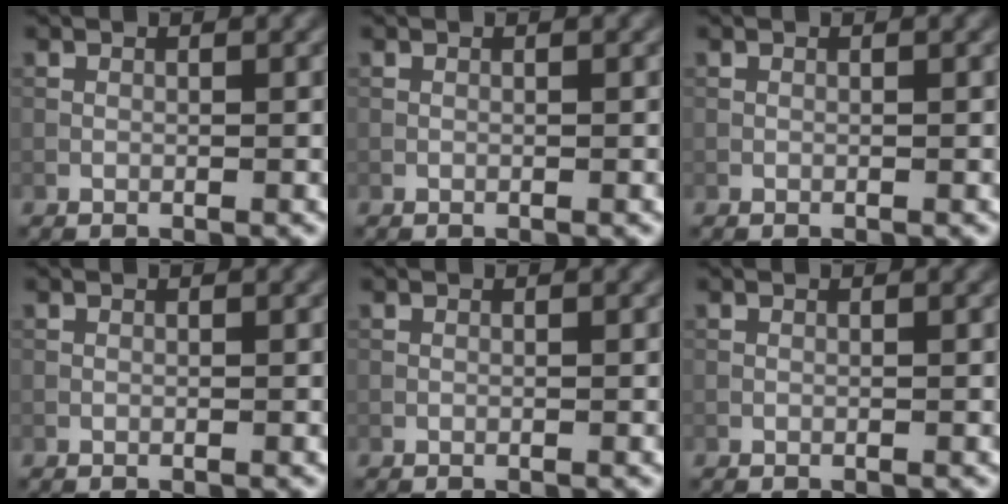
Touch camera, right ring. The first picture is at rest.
{"total": 0.0}
{"total": 0.0}
{"total": 0.0}
{"total": 0.0}
{"total": 0.0}